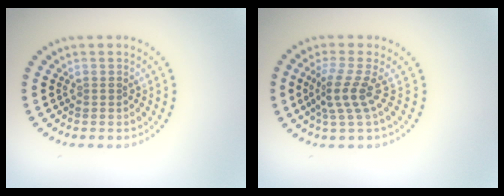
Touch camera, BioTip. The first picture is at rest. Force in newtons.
{"total": 2.9, "press": 1.9, "slide": 2.2}